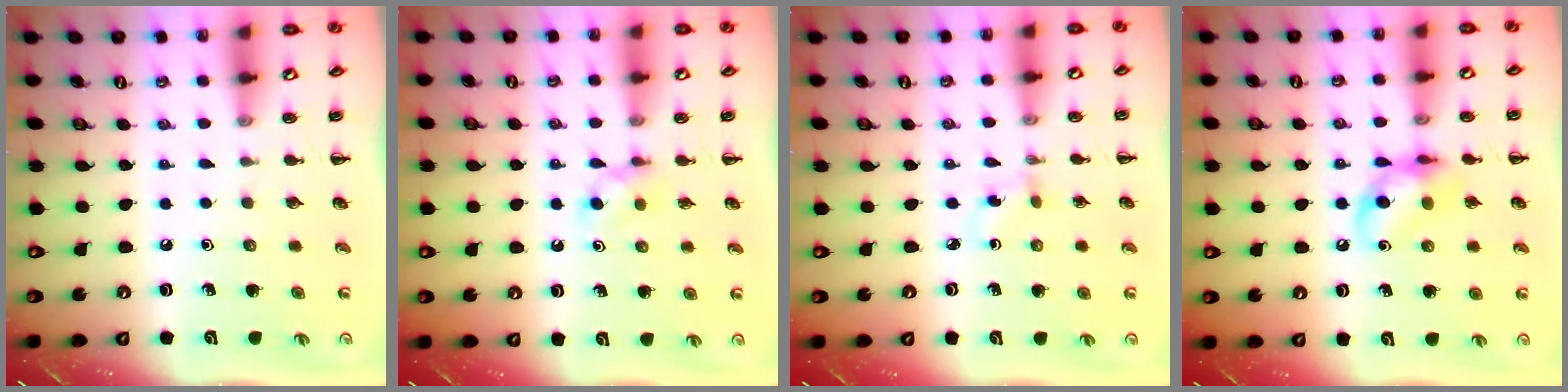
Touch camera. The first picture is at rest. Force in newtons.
{"total": 3.2, "press": 2.9, "slide": 1.2}
{"total": 1.9, "press": 1.6, "slide": 1.0}
{"total": 12.4, "press": 12.3, "slide": 1.8}